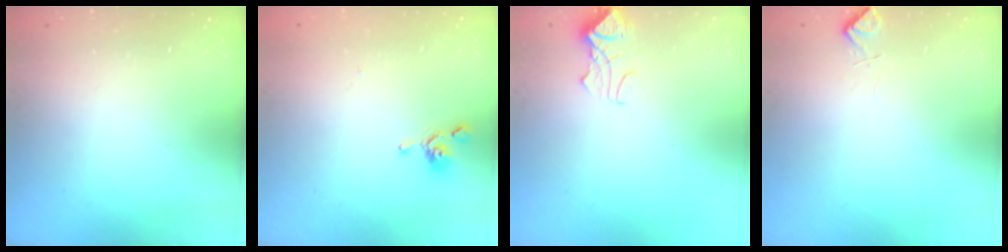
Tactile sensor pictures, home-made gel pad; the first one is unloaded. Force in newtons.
{"total": 0.6, "press": 0.0, "slide": 0.6}
{"total": 2.0, "press": 1.9, "slide": 0.6}
{"total": 1.5, "press": 1.3, "slide": 0.8}